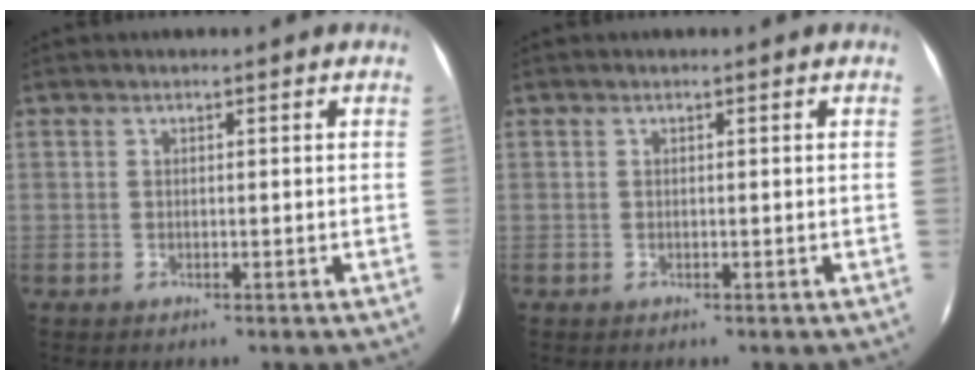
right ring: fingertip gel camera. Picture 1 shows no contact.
{"total": 0.0}